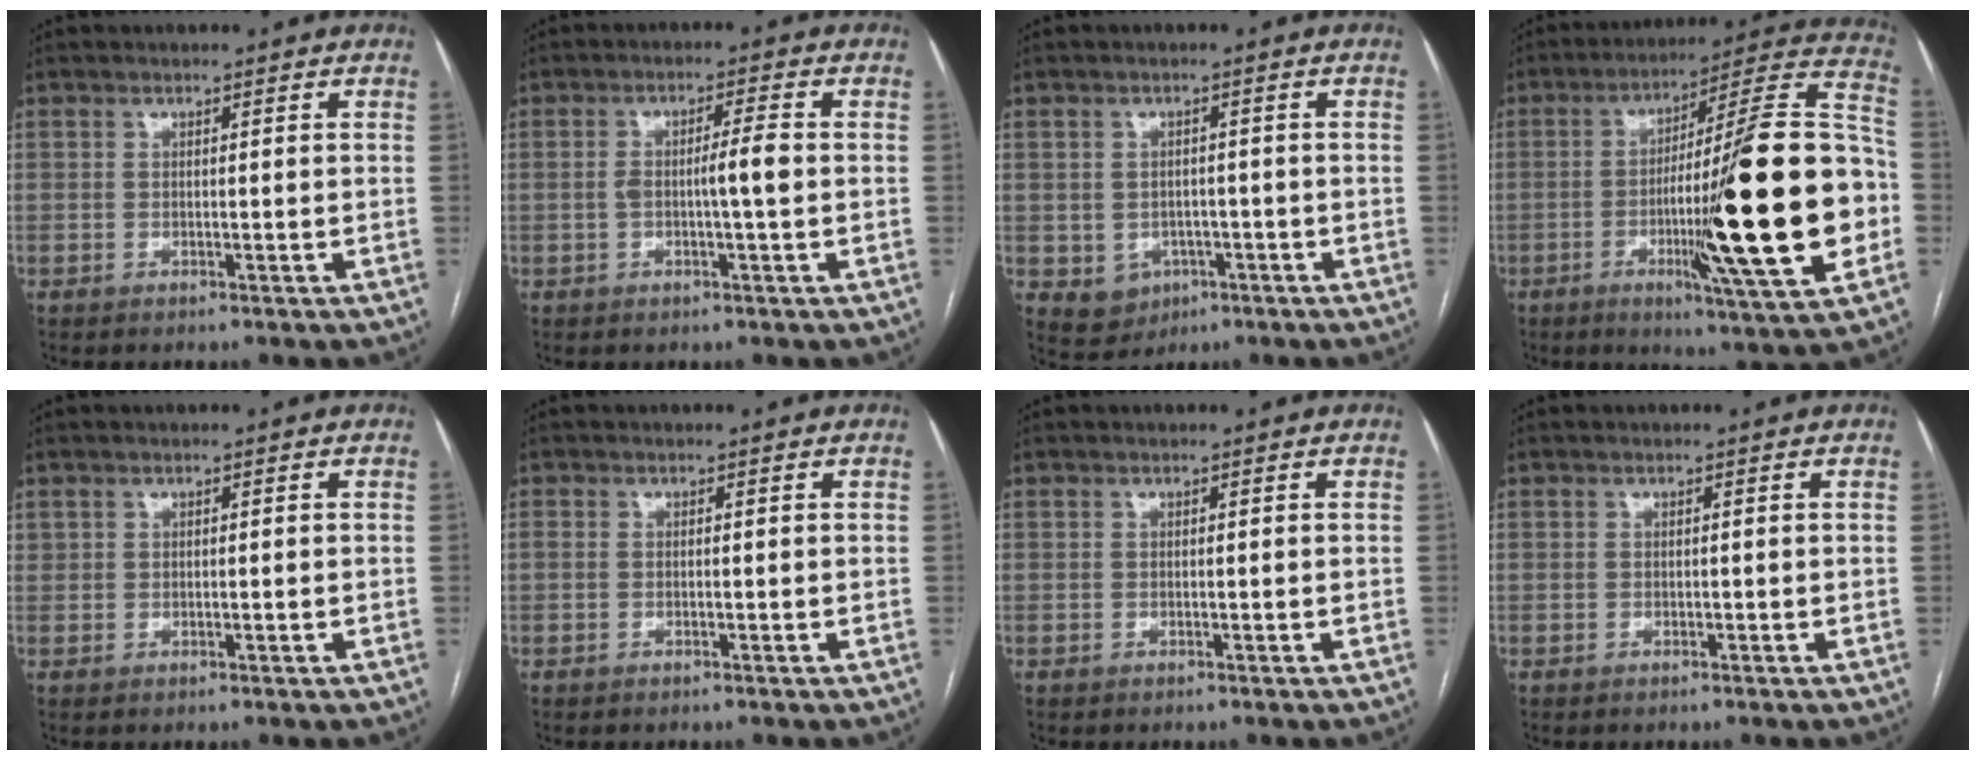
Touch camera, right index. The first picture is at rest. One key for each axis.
{"total": 4.4, "fx": -0.4, "fy": 0.2, "fz": 4.4, "tx": -0.079, "ty": 0.007, "tz": -0.005}
{"total": 5.3, "fx": -1.7, "fy": 4.7, "fz": 1.5, "tx": -0.020, "ty": 0.007, "tz": -0.013}
{"total": 27.3, "fx": -5.2, "fy": 0.6, "fz": 26.8, "tx": -0.361, "ty": -0.003, "tz": -0.090}
{"total": 0.8, "fx": 0.2, "fy": 0.5, "fz": 0.6, "tx": -0.019, "ty": 0.008, "tz": 0.011}
{"total": 0.6, "fx": -0.1, "fy": 0.3, "fz": 0.5, "tx": -0.014, "ty": 0.003, "tz": 0.000}
{"total": 0.0}
{"total": 0.0}